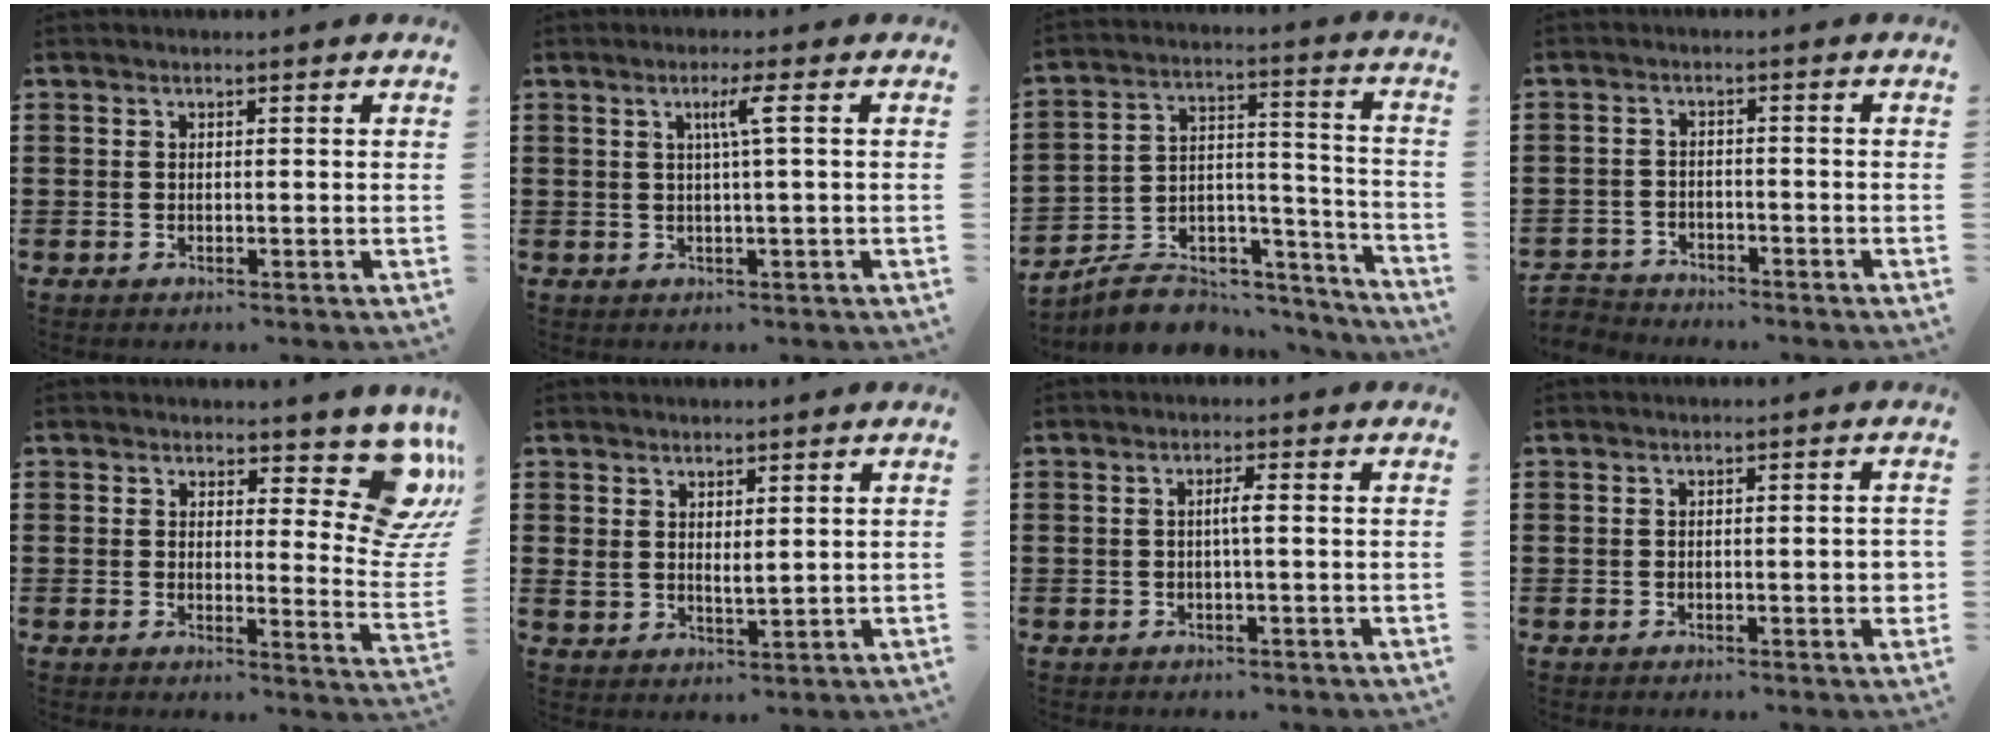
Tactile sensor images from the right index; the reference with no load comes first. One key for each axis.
{"total": 3.4, "fx": 0.8, "fy": -0.4, "fz": 3.3, "tx": -0.063, "ty": -0.001, "tz": 0.008}
{"total": 7.8, "fx": -6.7, "fy": 3.4, "fz": 2.0, "tx": -0.031, "ty": 0.022, "tz": -0.122}
{"total": 2.6, "fx": -2.6, "fy": 0.4, "fz": -0.3, "tx": -0.003, "ty": 0.000, "tz": -0.057}
{"total": 9.6, "fx": 5.8, "fy": 3.5, "fz": 6.8, "tx": -0.088, "ty": -0.038, "tz": 0.102}
{"total": 2.5, "fx": 2.3, "fy": 0.9, "fz": 0.4, "tx": -0.015, "ty": 0.004, "tz": 0.044}
{"total": 1.8, "fx": -0.2, "fy": 0.0, "fz": 1.8, "tx": -0.034, "ty": 0.000, "tz": -0.005}
{"total": 2.4, "fx": -0.3, "fy": 0.4, "fz": 2.3, "tx": -0.037, "ty": -0.001, "tz": -0.006}